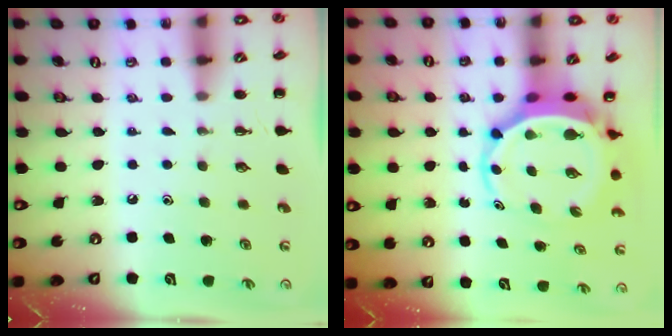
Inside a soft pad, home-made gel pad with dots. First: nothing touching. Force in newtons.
{"total": 5.7, "press": 5.4, "slide": 1.8}